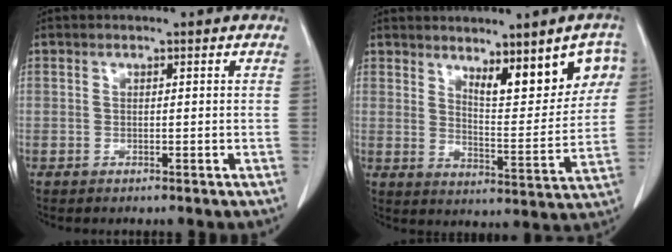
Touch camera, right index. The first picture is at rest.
{"total": 11.4, "force": [6.2, 3.0, 9.0], "torque": [-0.114, -0.002, 0.097]}